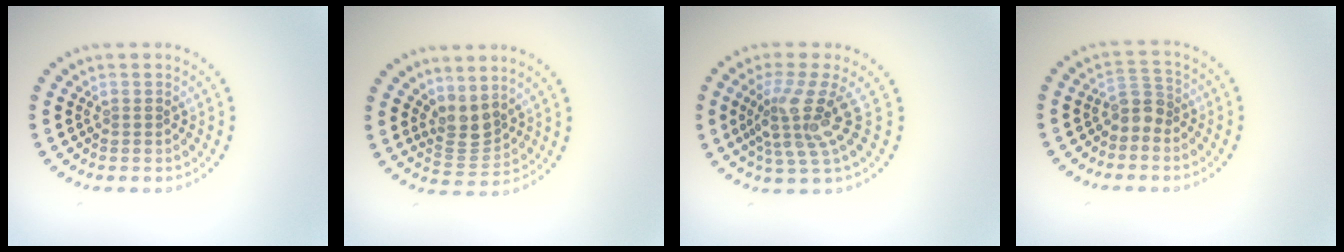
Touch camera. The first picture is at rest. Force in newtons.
{"total": 2.7, "press": 2.1, "slide": 1.7}
{"total": 4.4, "press": 3.1, "slide": 3.1}
{"total": 2.1, "press": 1.7, "slide": 1.2}